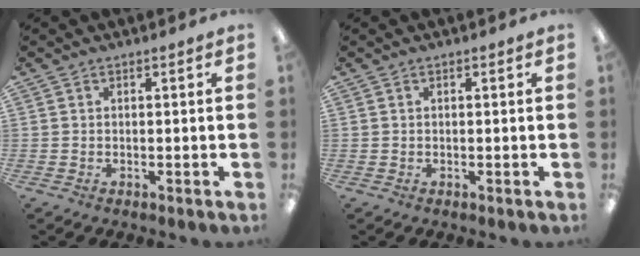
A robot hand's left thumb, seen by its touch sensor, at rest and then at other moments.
{"total": 0.0}